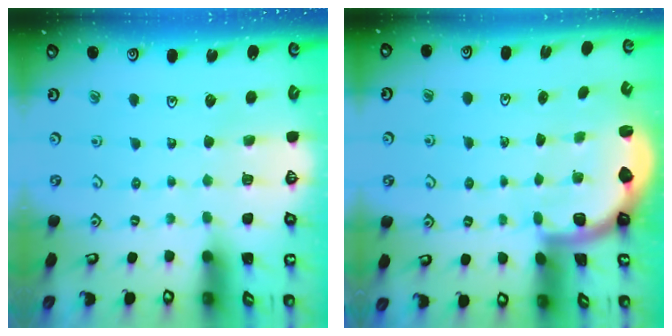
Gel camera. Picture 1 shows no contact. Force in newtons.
{"total": 2.0, "press": 2.0, "slide": 0.5}